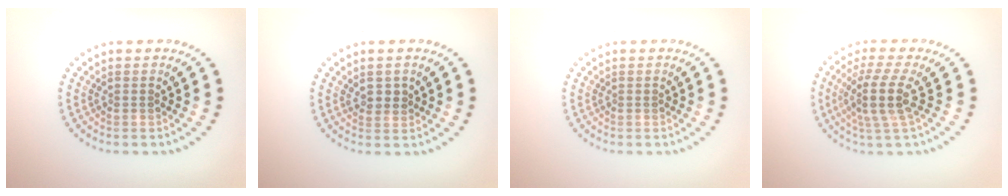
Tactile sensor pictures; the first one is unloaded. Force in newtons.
{"total": 1.0, "press": 0.9, "slide": 0.4}
{"total": 0.0}
{"total": 3.8, "press": 2.9, "slide": 2.5}